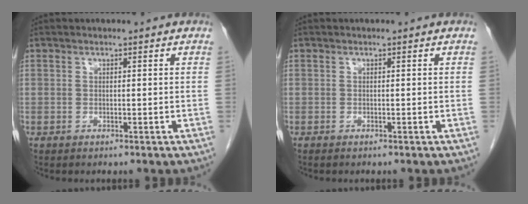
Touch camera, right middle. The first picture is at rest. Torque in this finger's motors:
{"motor_torque": [-0.06, 0.03, -0.04, -0.01]}